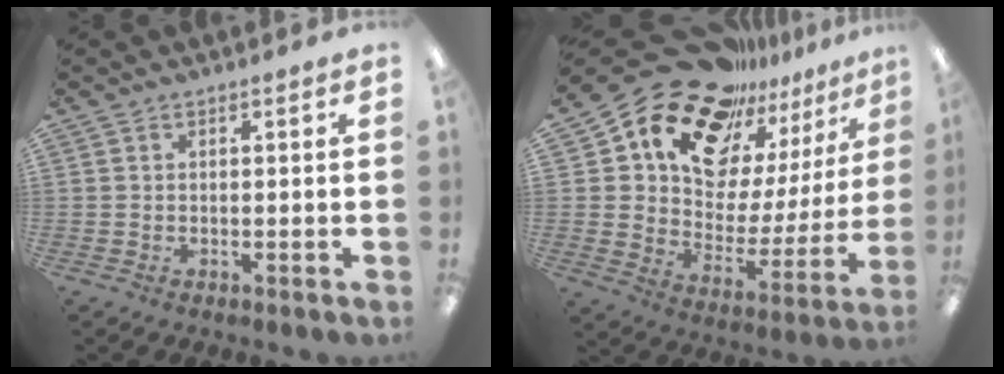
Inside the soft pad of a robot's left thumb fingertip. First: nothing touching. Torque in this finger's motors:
{"motor_torque": [2.37, 2.37, 1.38, -1.39, 0.35]}